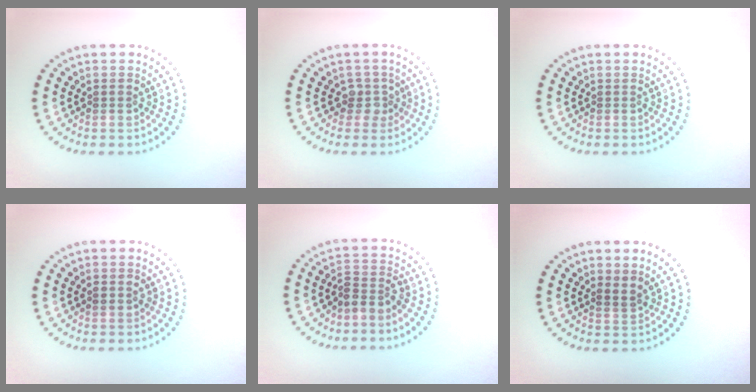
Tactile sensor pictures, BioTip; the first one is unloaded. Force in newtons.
{"total": 1.7, "press": 1.2, "slide": 1.2}
{"total": 0.0}
{"total": 1.1, "press": 1.0, "slide": 0.3}
{"total": 2.4, "press": 1.8, "slide": 1.6}
{"total": 0.9, "press": 0.6, "slide": 0.6}